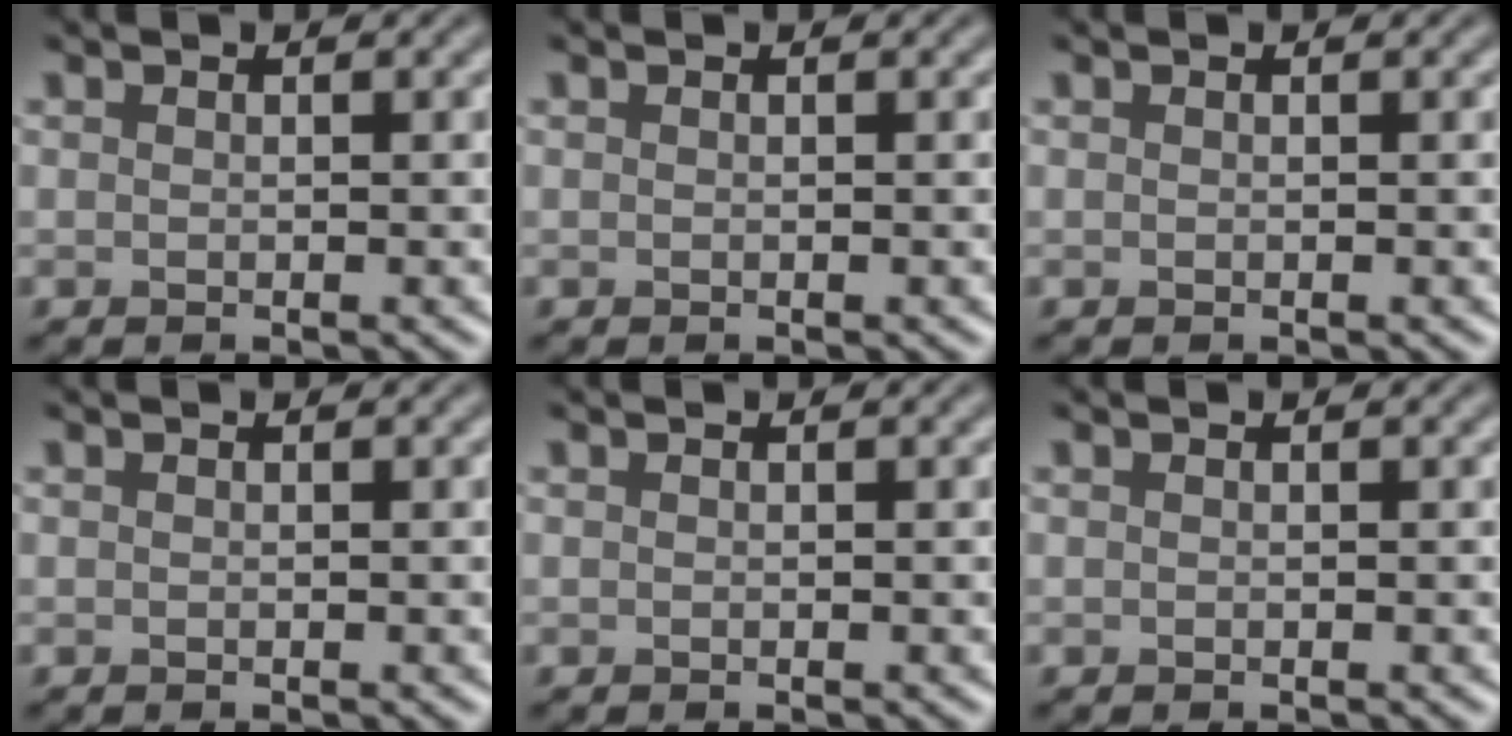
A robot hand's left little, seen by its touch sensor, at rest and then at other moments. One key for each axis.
{"total": 0.0}
{"total": 0.0}
{"total": 0.0}
{"total": 0.0}
{"total": 0.0}